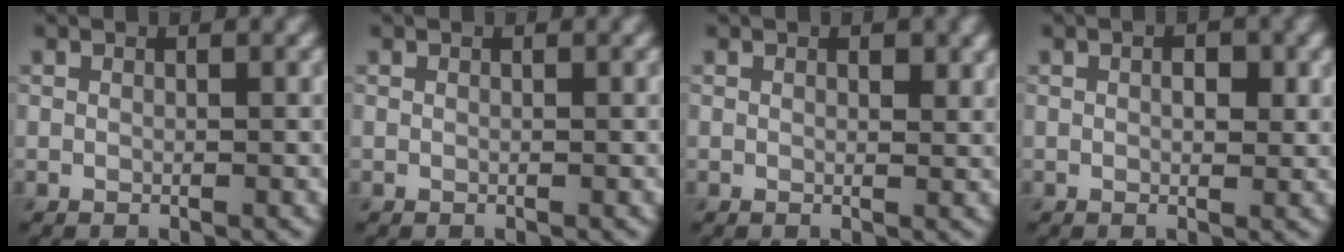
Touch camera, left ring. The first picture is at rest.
{"total": 0.0}
{"total": 1.2, "force": [0.5, 0.6, 0.9], "torque": [-0.008, -0.003, 0.009]}
{"total": 1.8, "force": [0.4, 1.0, 1.5], "torque": [-0.019, -0.001, 0.004]}